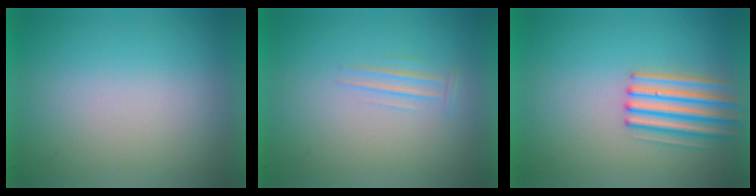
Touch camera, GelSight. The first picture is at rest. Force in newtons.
{"total": 1.1}
{"total": 3.3}